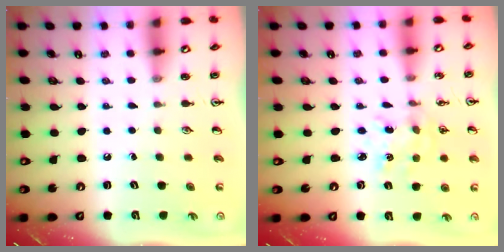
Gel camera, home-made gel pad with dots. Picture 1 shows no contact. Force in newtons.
{"total": 2.1, "press": 2.1, "slide": 0.1}